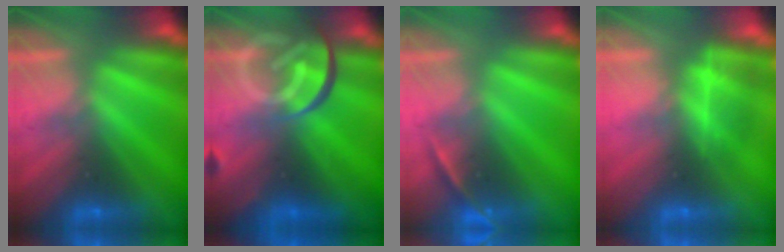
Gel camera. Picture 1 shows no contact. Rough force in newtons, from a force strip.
{"total": 8.5}
{"total": 1.8}
{"total": 4.7}